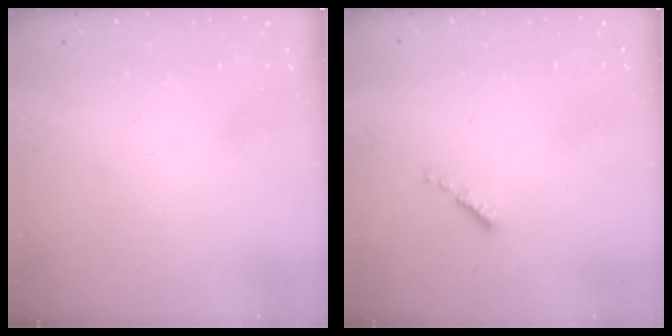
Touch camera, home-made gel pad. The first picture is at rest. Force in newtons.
{"total": 0.7, "press": 0.5, "slide": 0.4}